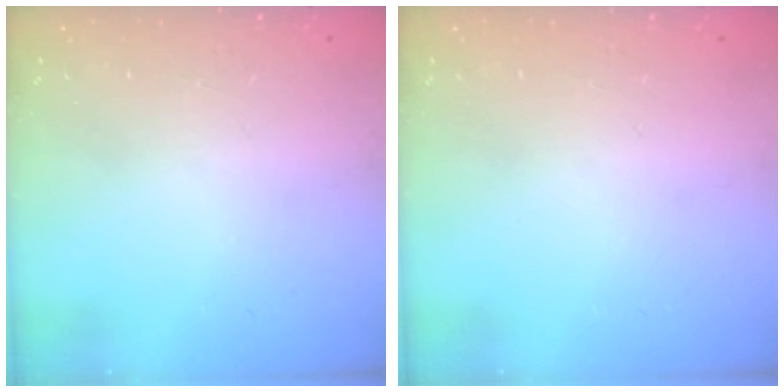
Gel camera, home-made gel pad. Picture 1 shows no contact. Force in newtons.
{"total": 0.0}